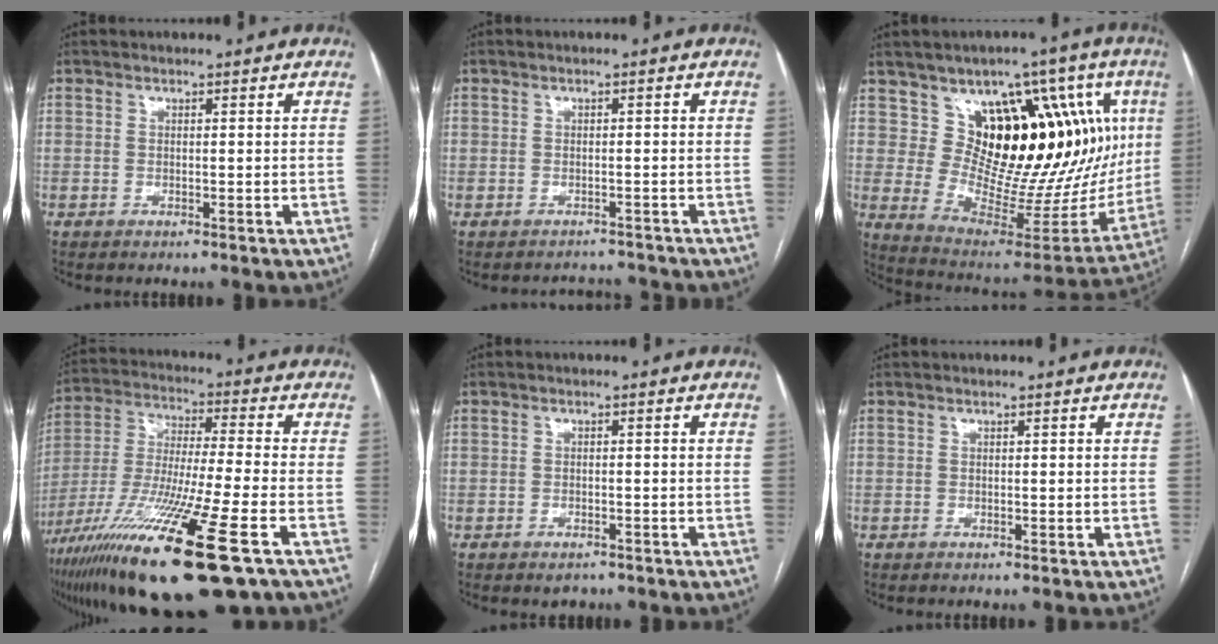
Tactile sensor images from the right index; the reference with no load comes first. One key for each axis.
{"total": 2.7, "fx": -2.4, "fy": 0.9, "fz": -0.8, "tx": 0.010, "ty": 0.010, "tz": -0.033}
{"total": 22.7, "fx": 7.9, "fy": 11.2, "fz": 18.0, "tx": -0.224, "ty": 0.015, "tz": 0.133}
{"total": 24.4, "fx": -13.4, "fy": 2.1, "fz": 20.3, "tx": -0.377, "ty": -0.064, "tz": -0.240}
{"total": 2.1, "fx": -1.5, "fy": 1.2, "fz": 0.8, "tx": -0.013, "ty": 0.001, "tz": -0.014}
{"total": 0.0}